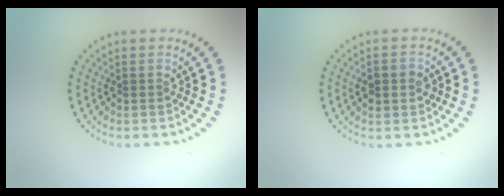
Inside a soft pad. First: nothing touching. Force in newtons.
{"total": 2.8, "press": 2.8, "slide": 0.1}